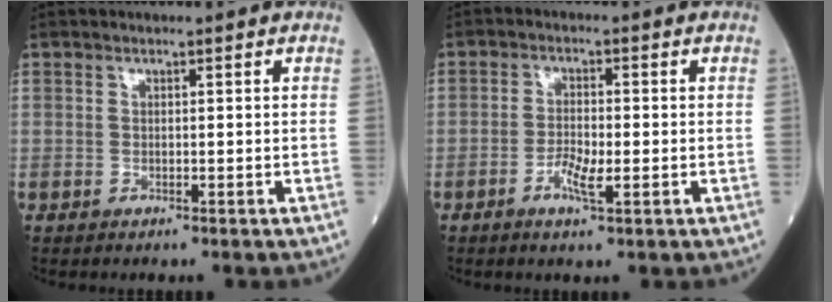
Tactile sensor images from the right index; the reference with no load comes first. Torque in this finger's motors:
{"motor_torque": [0.05, -0.19, 0.09, 0.05]}